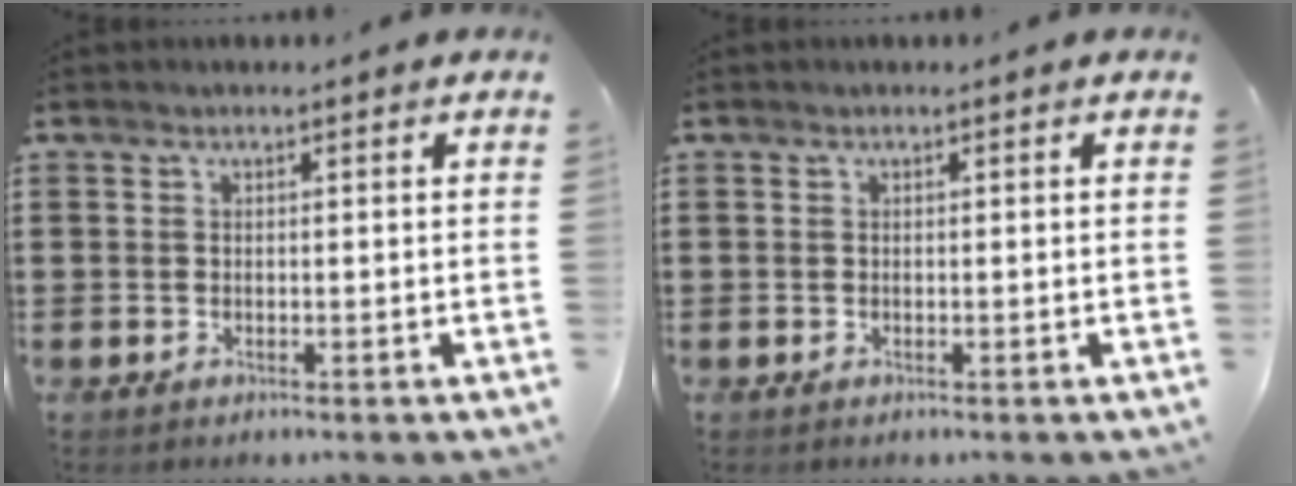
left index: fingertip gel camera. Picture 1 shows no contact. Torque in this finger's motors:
{"motor_torque": [0.00, 0.00, 0.00, 0.00]}